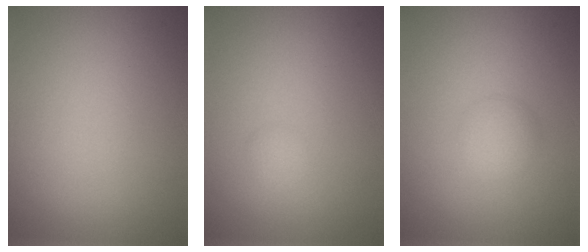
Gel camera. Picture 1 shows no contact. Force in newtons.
{"total": 0.8, "press": 0.8, "slide": 0.1}
{"total": 1.8, "press": 1.8, "slide": 0.0}